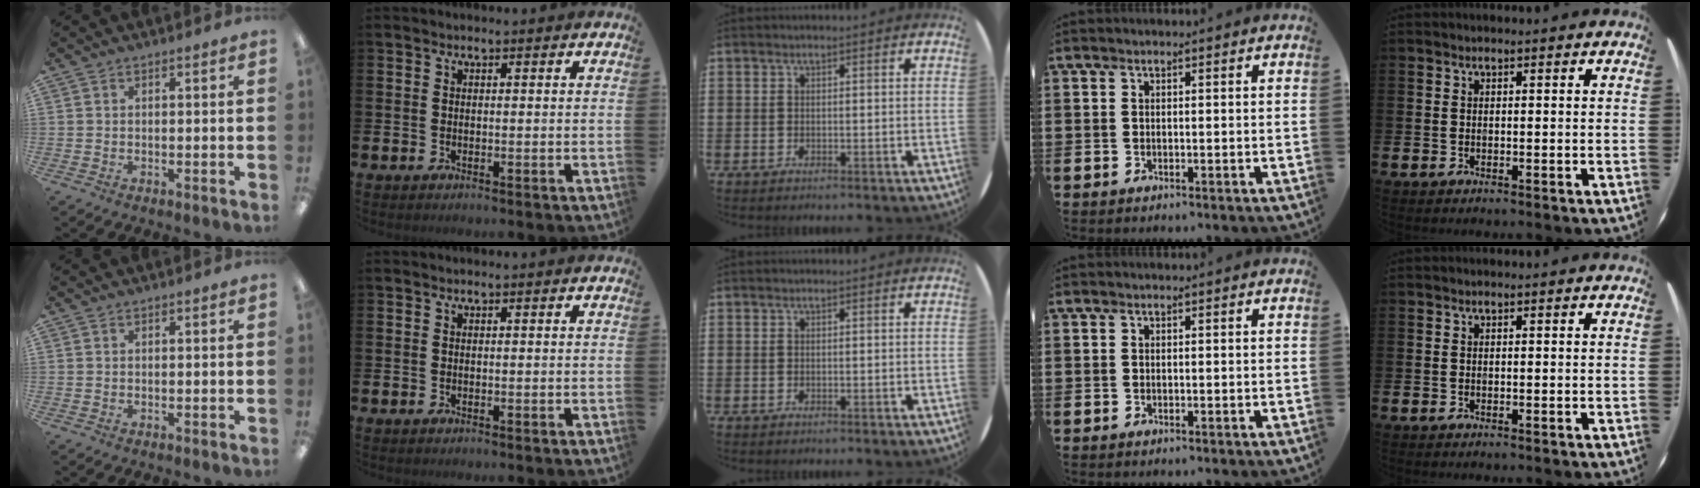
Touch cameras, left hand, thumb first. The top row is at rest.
{}